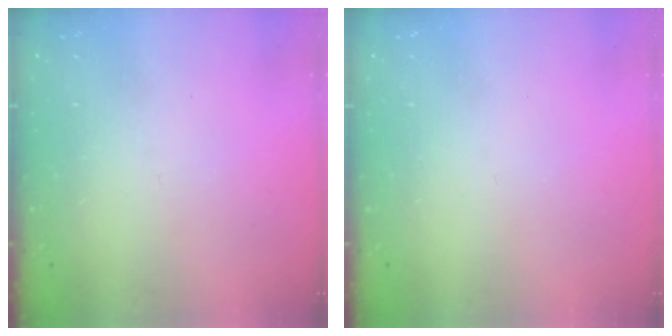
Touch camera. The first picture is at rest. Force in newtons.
{"total": 0.0}